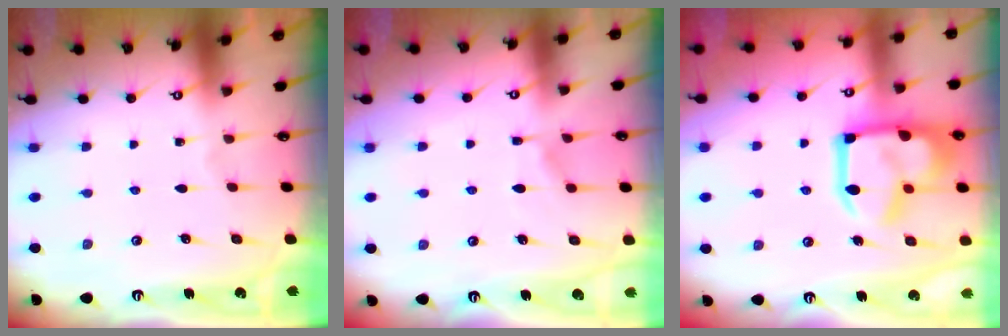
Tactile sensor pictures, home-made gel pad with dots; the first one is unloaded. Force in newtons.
{"total": 6.5, "press": 6.4, "slide": 0.8}
{"total": 18.2, "press": 18.1, "slide": 2.2}